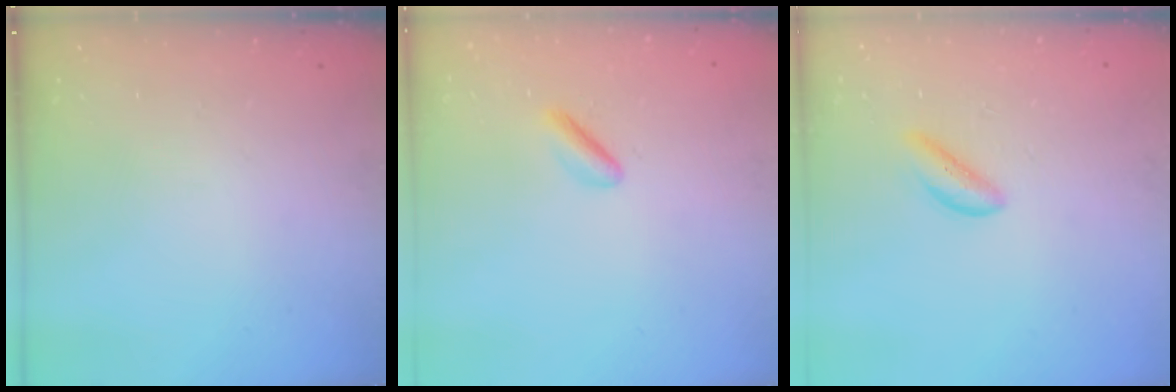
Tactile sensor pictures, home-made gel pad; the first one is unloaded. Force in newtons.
{"total": 1.8, "press": 1.5, "slide": 0.9}
{"total": 1.4, "press": 1.4, "slide": 0.4}